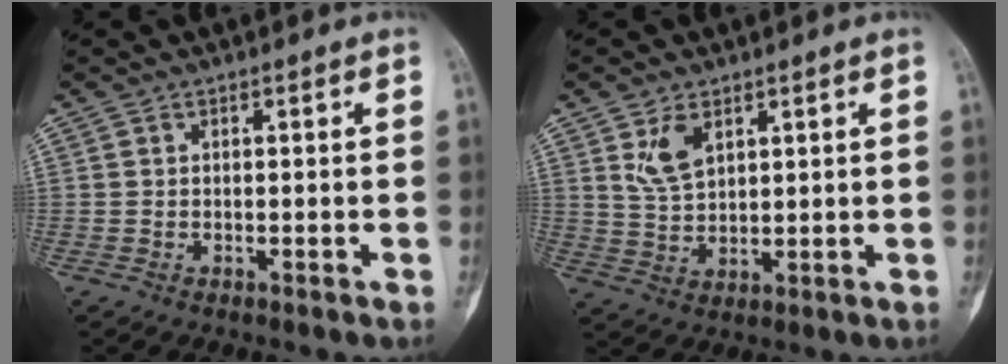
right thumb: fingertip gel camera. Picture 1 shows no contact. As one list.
[{"total": 5.7, "force": [2.8, 3.2, 3.8], "torque": [-0.060, -0.016, 0.061]}]